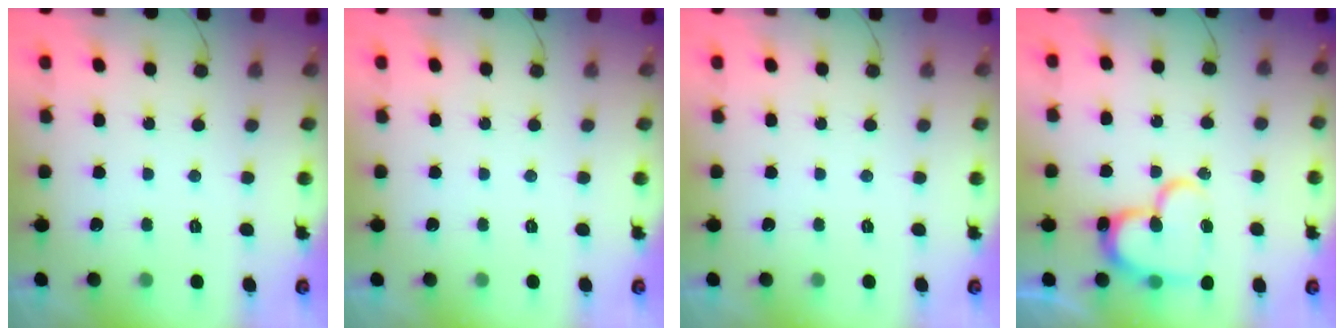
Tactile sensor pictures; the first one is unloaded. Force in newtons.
{"total": 0.0}
{"total": 0.0}
{"total": 17.2, "press": 17.2, "slide": 1.5}